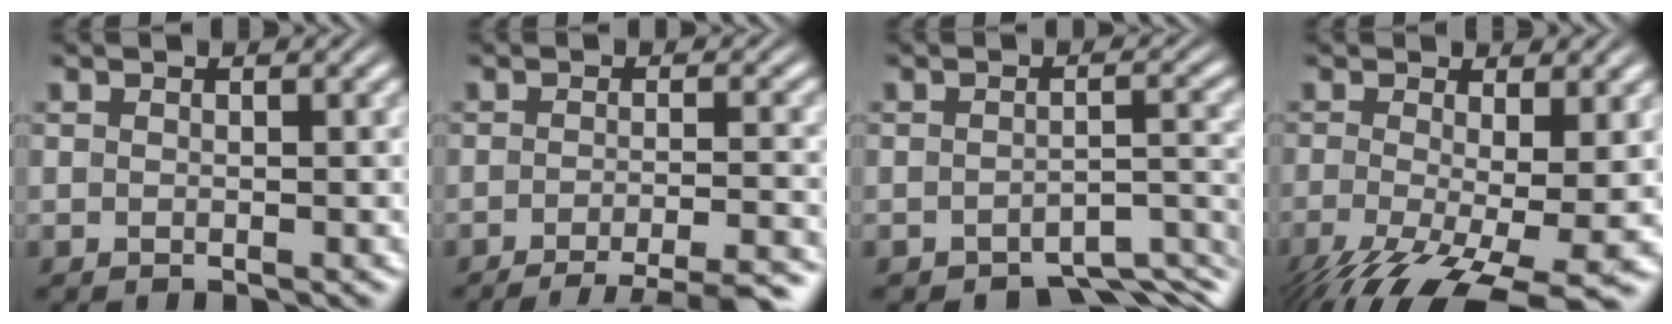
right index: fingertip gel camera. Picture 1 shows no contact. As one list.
[{"total": 9.0, "force": [-8.0, 2.3, 3.3], "torque": [-0.034, -0.019, -0.120]}, {"total": 6.2, "force": [-5.4, 2.0, 2.2], "torque": [-0.012, -0.013, -0.079]}, {"total": 9.5, "force": [-5.5, 3.9, 6.7], "torque": [-0.126, -0.066, -0.052]}]